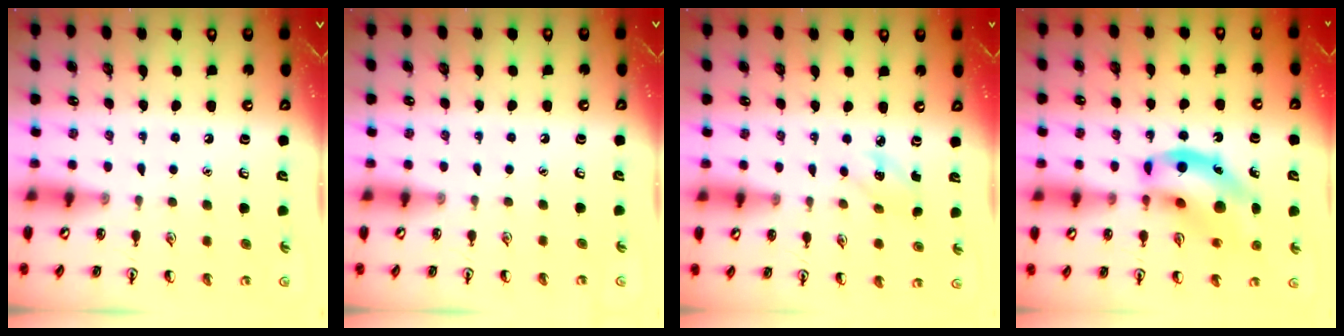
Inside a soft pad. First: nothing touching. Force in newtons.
{"total": 0.0}
{"total": 2.6, "press": 2.5, "slide": 0.8}
{"total": 16.3, "press": 15.8, "slide": 3.8}